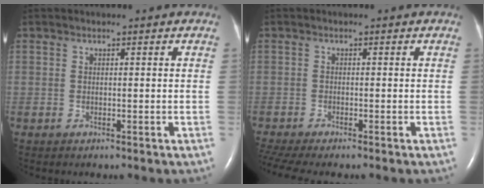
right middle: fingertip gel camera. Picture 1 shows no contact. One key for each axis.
{"total": 6.0, "fx": -5.0, "fy": 0.4, "fz": 3.3, "tx": -0.061, "ty": -0.007, "tz": -0.086}